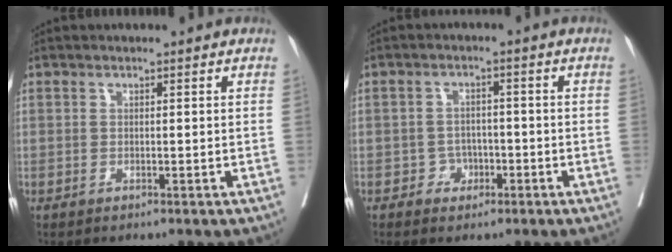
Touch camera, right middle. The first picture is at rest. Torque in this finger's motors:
{"motor_torque": [0.01, -0.13, 0.00, -0.01]}